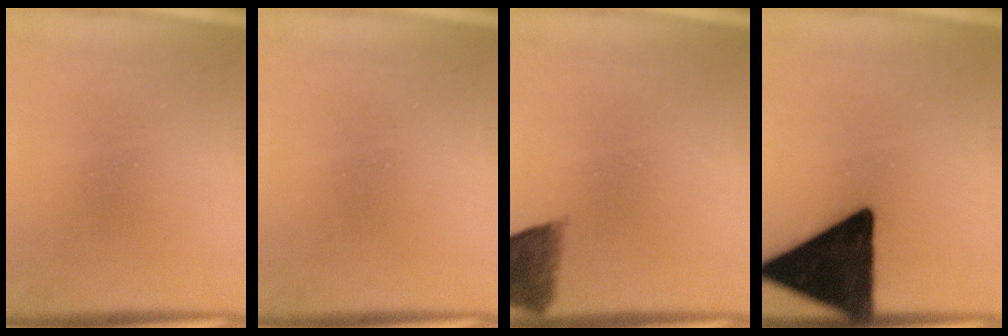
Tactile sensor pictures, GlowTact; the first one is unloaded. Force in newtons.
{"total": 0.0}
{"total": 5.5}
{"total": 18.2}